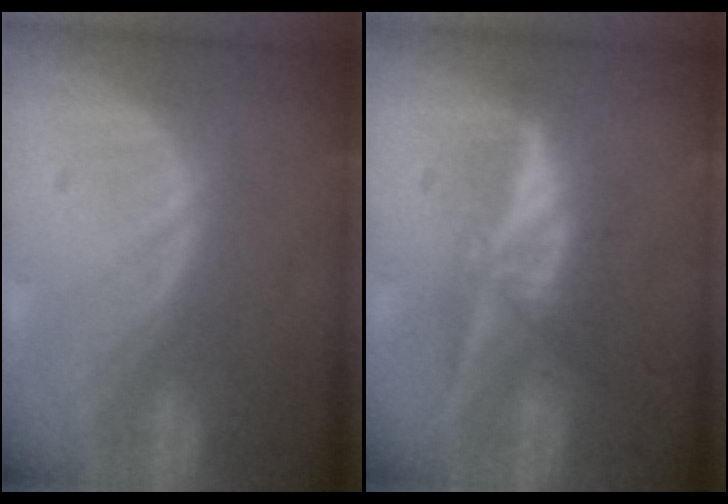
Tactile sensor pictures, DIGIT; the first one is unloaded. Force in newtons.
{"total": 5.4, "press": 5.2, "slide": 1.6}